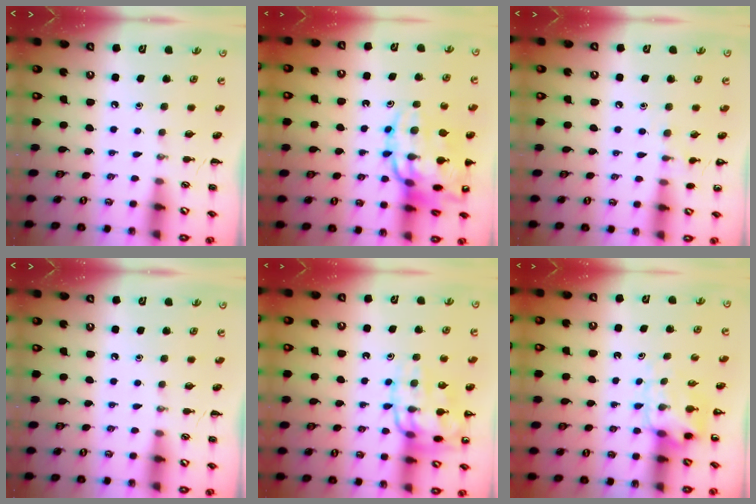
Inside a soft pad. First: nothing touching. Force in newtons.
{"total": 20.4, "press": 20.2, "slide": 2.5}
{"total": 6.5, "press": 6.2, "slide": 1.9}
{"total": 0.0}
{"total": 15.3, "press": 15.2, "slide": 1.4}
{"total": 5.3, "press": 5.3, "slide": 0.3}